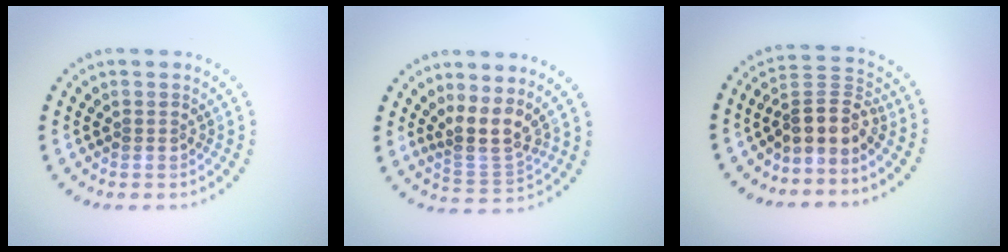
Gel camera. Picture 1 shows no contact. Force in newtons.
{"total": 3.5, "press": 2.5, "slide": 2.4}
{"total": 3.6, "press": 2.6, "slide": 2.5}